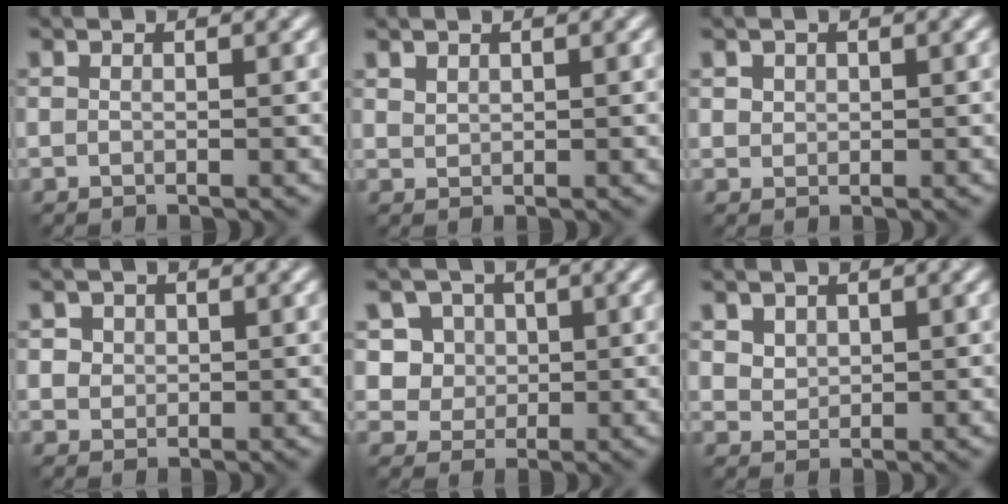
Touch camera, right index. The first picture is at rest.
{"total": 1.0, "force": [0.8, 0.4, 0.2], "torque": [-0.009, 0.000, 0.022]}
{"total": 1.3, "force": [0.7, 1.0, 0.4], "torque": [-0.006, -0.003, 0.019]}
{"total": 2.3, "force": [1.1, 1.8, 0.9], "torque": [-0.020, 0.004, 0.028]}
{"total": 5.1, "force": [1.7, 4.4, 1.9], "torque": [-0.030, -0.001, 0.030]}
{"total": 1.9, "force": [1.1, 1.3, 0.7], "torque": [-0.019, -0.006, 0.034]}